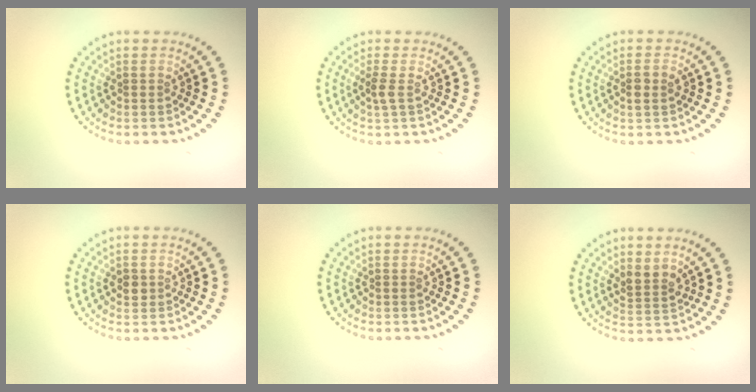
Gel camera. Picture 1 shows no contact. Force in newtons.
{"total": 1.2, "press": 0.9, "slide": 0.7}
{"total": 1.5, "press": 1.3, "slide": 0.6}
{"total": 1.1, "press": 1.1, "slide": 0.3}
{"total": 0.0}
{"total": 2.0, "press": 1.6, "slide": 1.2}